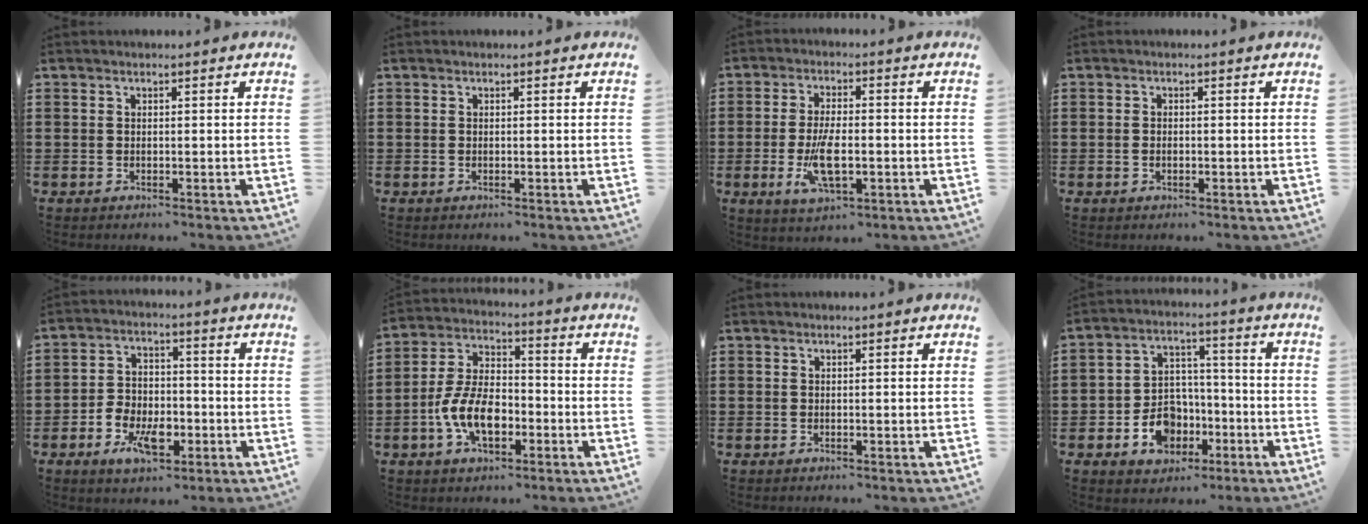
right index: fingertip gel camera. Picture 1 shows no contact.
{"total": 0.0}
{"total": 7.2, "force": [-1.7, 2.7, 6.5], "torque": [-0.144, -0.012, -0.032]}
{"total": 0.7, "force": [-0.2, 0.4, 0.5], "torque": [-0.013, 0.000, -0.005]}
{"total": 6.9, "force": [-3.0, 4.2, 4.6], "torque": [-0.090, 0.004, -0.058]}
{"total": 9.3, "force": [-3.2, 5.2, 7.0], "torque": [-0.167, 0.001, -0.065]}
{"total": 0.0}
{"total": 8.5, "force": [-3.7, 6.6, 3.9], "torque": [-0.077, 0.026, -0.062]}